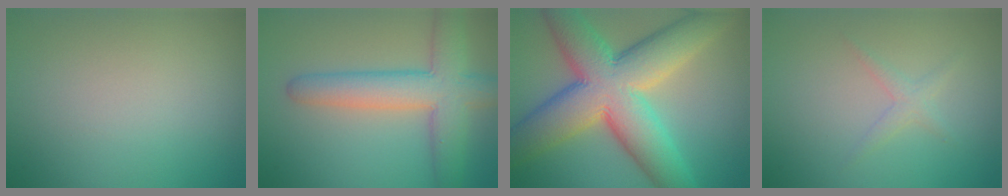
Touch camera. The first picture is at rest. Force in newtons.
{"total": 6.7, "press": 6.7, "slide": 0.3}
{"total": 13.5, "press": 13.5, "slide": 0.5}
{"total": 1.3, "press": 1.3, "slide": 0.1}